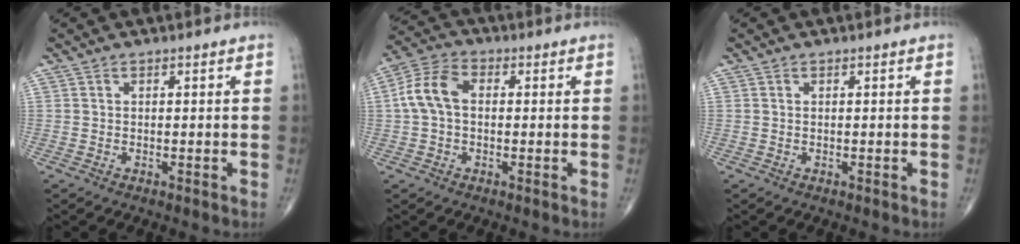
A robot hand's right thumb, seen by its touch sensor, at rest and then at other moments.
{"total": 8.0, "force": [0.5, 5.2, 6.1], "torque": [-0.128, 0.027, 0.002]}
{"total": 0.0}